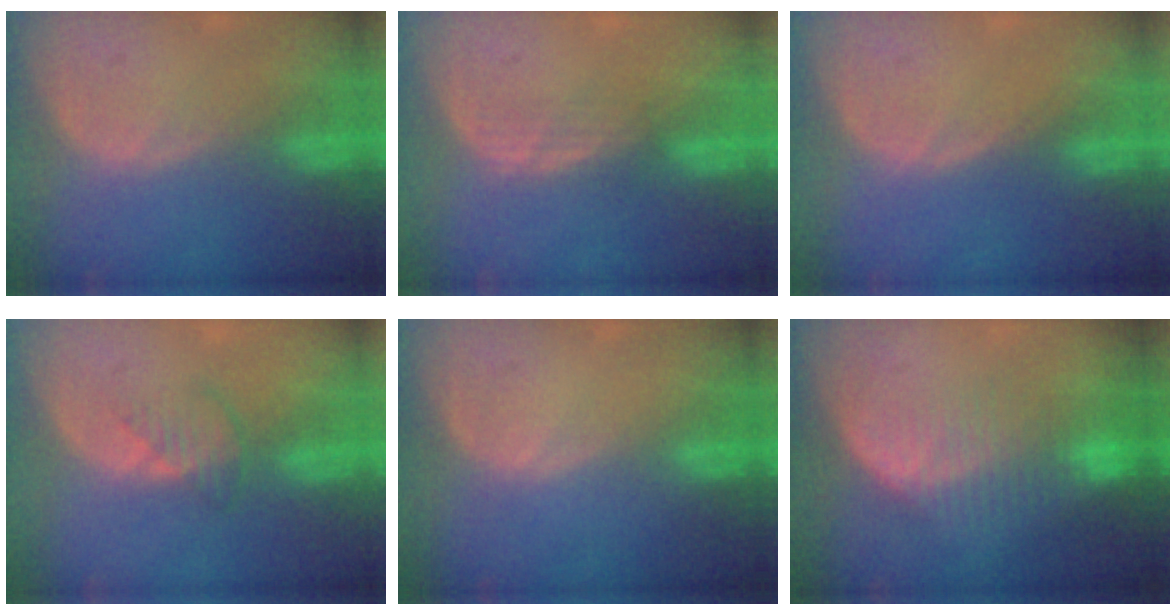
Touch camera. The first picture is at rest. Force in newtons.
{"total": 2.1, "press": 2.1, "slide": 0.2}
{"total": 0.0}
{"total": 3.0, "press": 2.8, "slide": 1.1}
{"total": 0.0}
{"total": 8.0, "press": 7.0, "slide": 3.8}